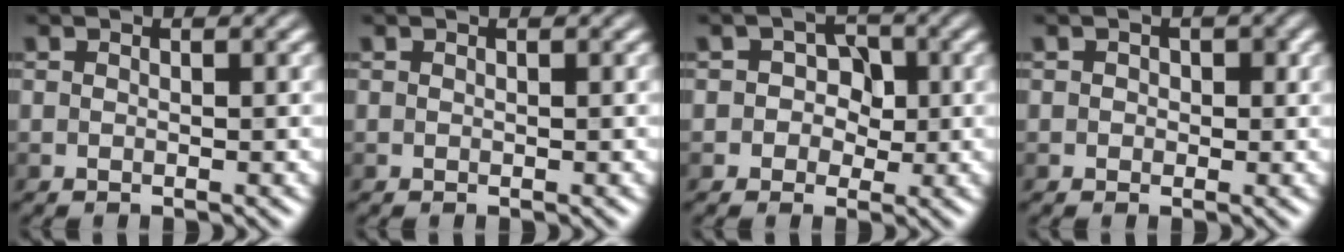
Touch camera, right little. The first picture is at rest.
{"total": 0.0}
{"total": 3.6, "force": [0.4, 3.3, 1.4], "torque": [0.010, 0.021, -0.014]}
{"total": 2.1, "force": [0.7, 1.8, 0.8], "torque": [0.011, 0.008, -0.006]}